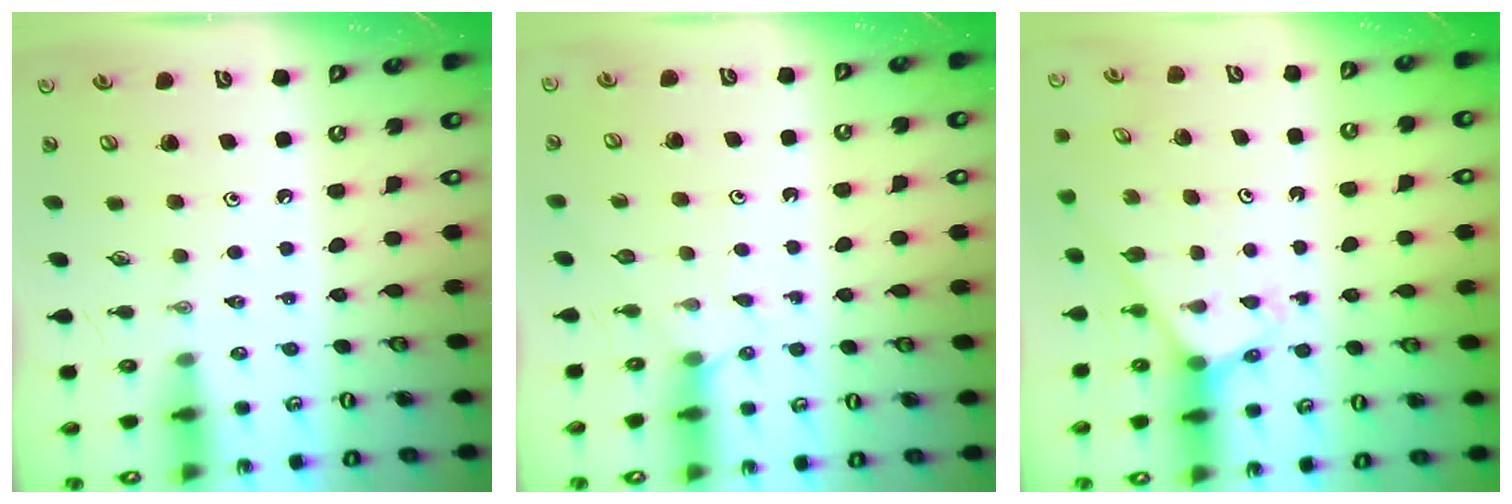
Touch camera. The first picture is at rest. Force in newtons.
{"total": 3.0, "press": 2.9, "slide": 0.4}
{"total": 3.1, "press": 3.1, "slide": 0.2}